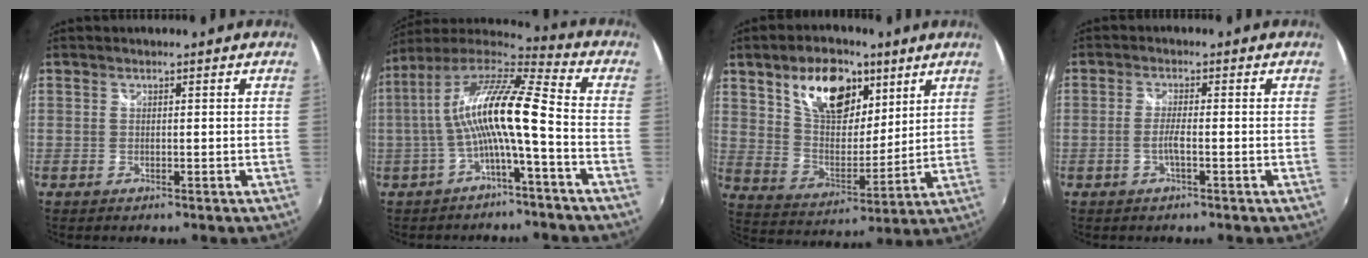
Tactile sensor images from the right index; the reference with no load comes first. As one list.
[{"total": 14.1, "force": [-1.7, 1.4, 13.9], "torque": [-0.263, 0.016, -0.033]}, {"total": 16.4, "force": [8.9, 9.1, 10.4], "torque": [-0.181, 0.017, 0.164]}, {"total": 2.5, "force": [-0.9, 0.1, 2.3], "torque": [-0.047, -0.001, -0.019]}]